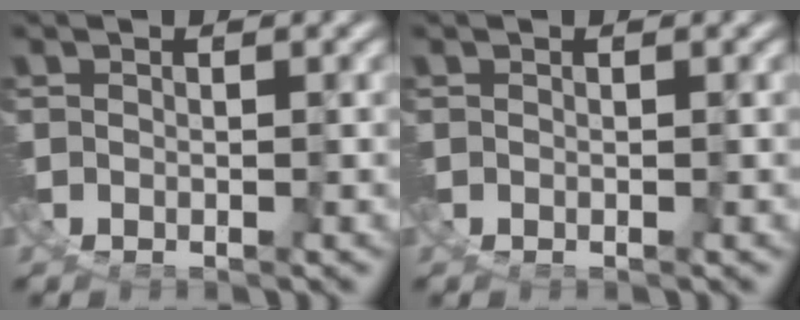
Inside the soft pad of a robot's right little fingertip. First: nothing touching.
{"total": 0.0}